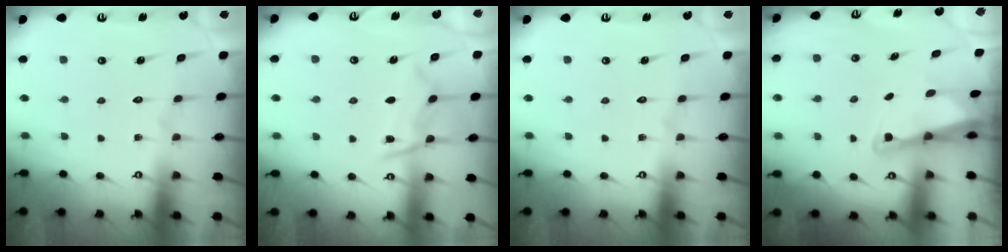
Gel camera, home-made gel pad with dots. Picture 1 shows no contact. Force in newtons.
{"total": 9.4, "press": 9.3, "slide": 0.9}
{"total": 0.0}
{"total": 2.6, "press": 2.6, "slide": 0.3}